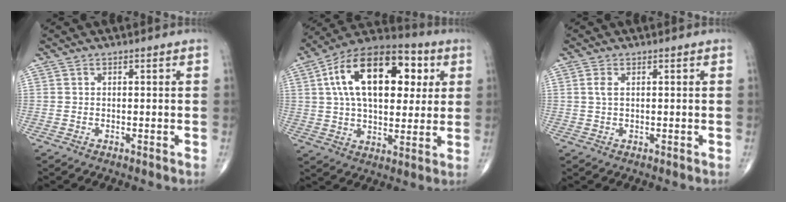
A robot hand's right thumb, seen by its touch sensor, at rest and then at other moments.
{"total": 23.0, "force": [6.2, 12.7, 18.1], "torque": [-0.270, 0.014, 0.092]}
{"total": 1.9, "force": [0.6, 0.9, 1.6], "torque": [-0.037, 0.008, 0.014]}